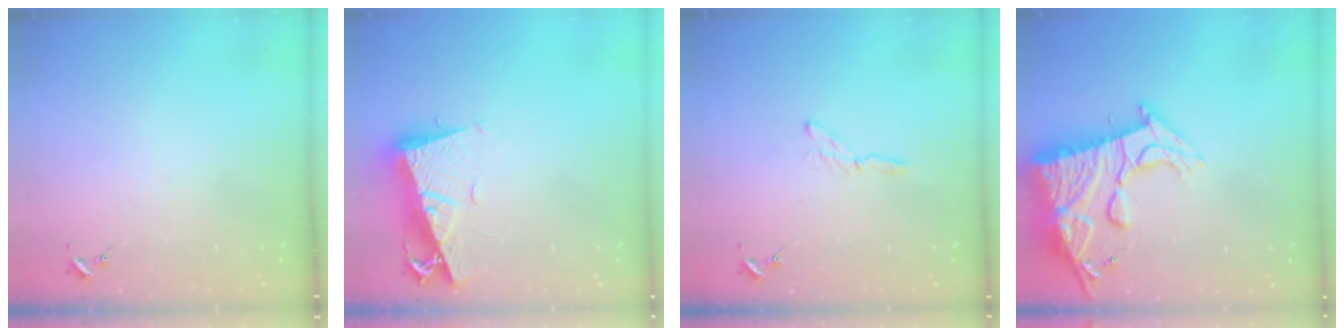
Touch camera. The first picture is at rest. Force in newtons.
{"total": 11.5, "press": 11.5, "slide": 1.2}
{"total": 3.7, "press": 3.7, "slide": 0.4}
{"total": 22.6, "press": 22.5, "slide": 2.2}